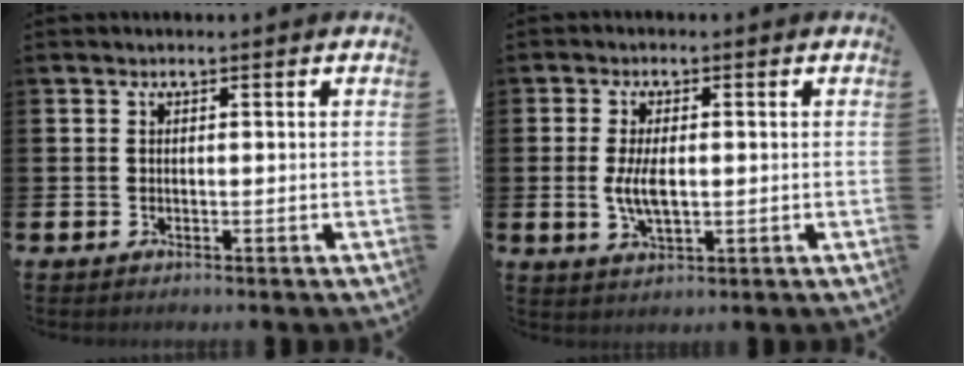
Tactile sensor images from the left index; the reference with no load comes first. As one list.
[{"total": 4.6, "force": [0.1, 2.1, 4.1], "torque": [-0.086, 0.003, -0.002]}]